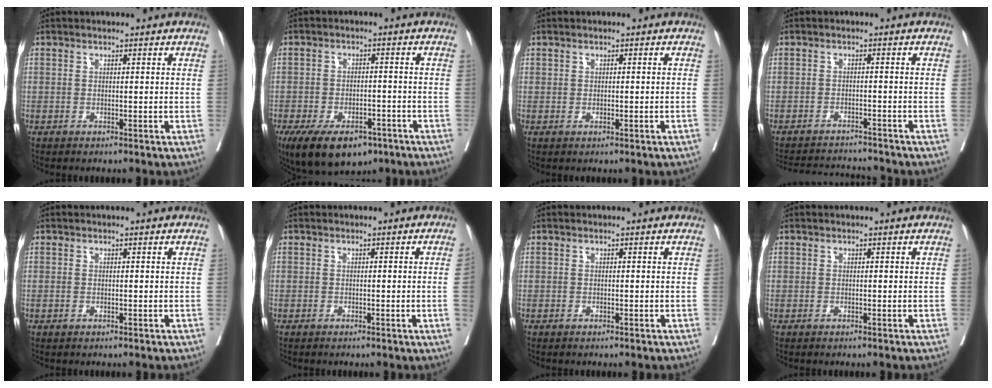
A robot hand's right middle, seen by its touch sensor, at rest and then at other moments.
{"total": 11.9, "force": [-7.9, 5.4, 6.9], "torque": [-0.116, -0.005, -0.123]}
{"total": 0.7, "force": [-0.1, 0.0, 0.6], "torque": [-0.014, 0.008, 0.004]}
{"total": 7.8, "force": [-7.7, 0.1, 1.0], "torque": [-0.012, 0.003, -0.114]}
{"total": 0.0}
{"total": 2.1, "force": [-0.2, -0.8, 2.0], "torque": [-0.031, -0.002, 0.002]}
{"total": 0.0}
{"total": 0.0}